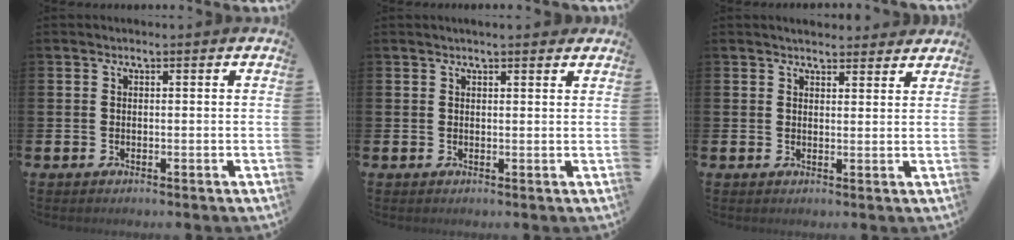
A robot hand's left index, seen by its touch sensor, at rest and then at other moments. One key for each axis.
{"total": 1.4, "fx": 1.4, "fy": 0.1, "fz": 0.3, "tx": 0.002, "ty": -0.004, "tz": 0.023}
{"total": 2.9, "fx": 2.9, "fy": 0.6, "fz": 0.0, "tx": 0.004, "ty": -0.016, "tz": 0.051}